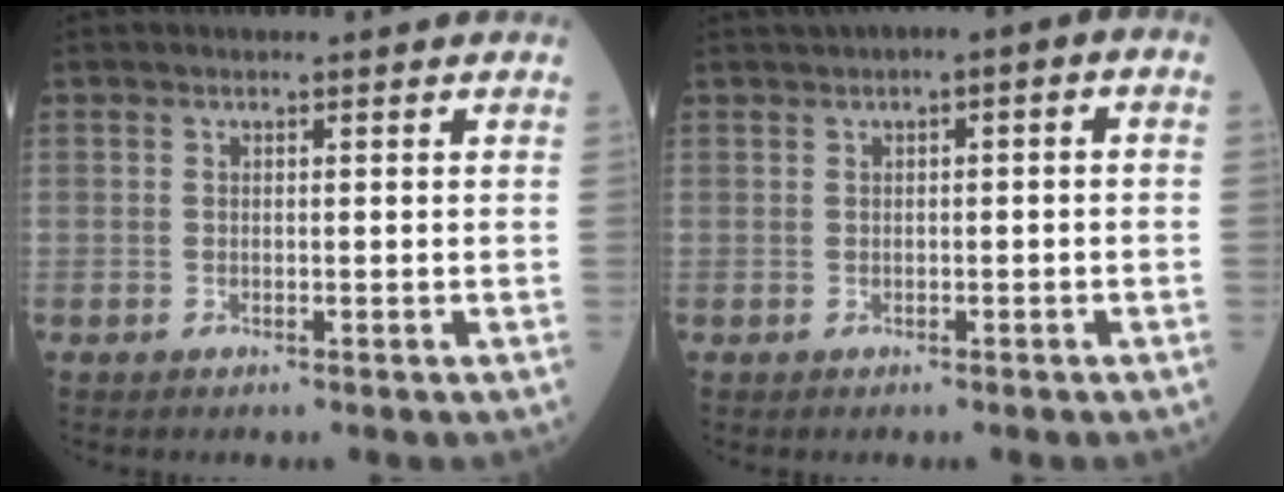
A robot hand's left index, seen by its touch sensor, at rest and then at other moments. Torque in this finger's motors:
{"motor_torque": [1.04, -1.10, 0.51, 0.12]}